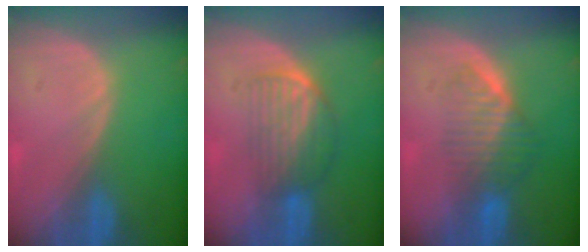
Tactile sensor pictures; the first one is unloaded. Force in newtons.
{"total": 7.0, "press": 5.8, "slide": 3.8}
{"total": 6.5, "press": 5.7, "slide": 3.1}